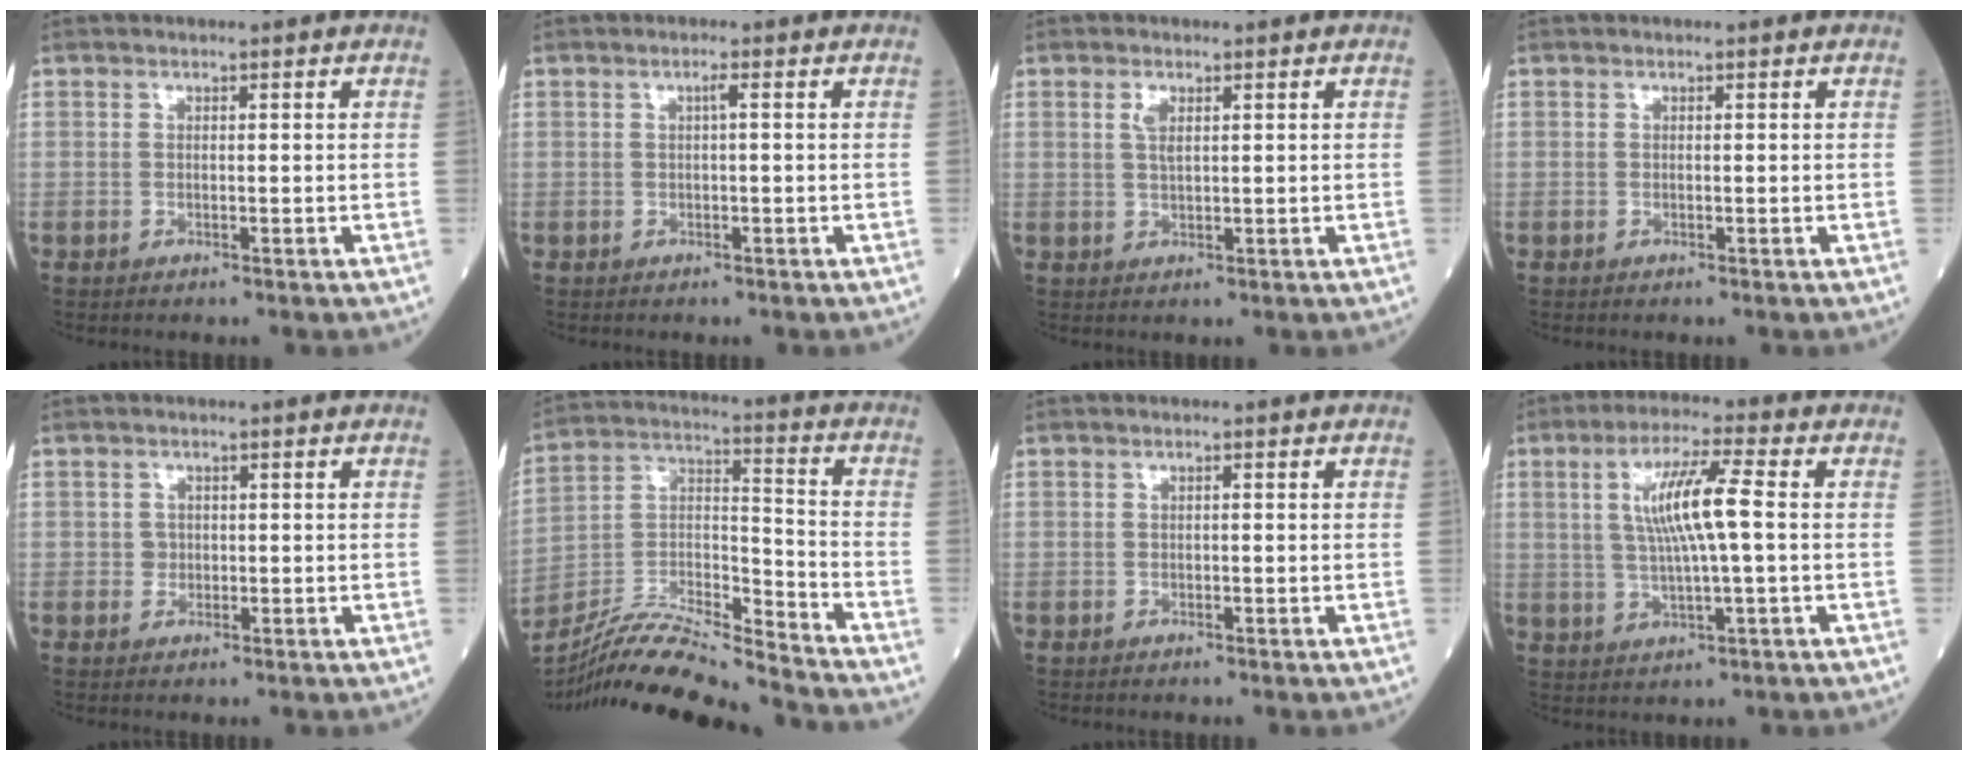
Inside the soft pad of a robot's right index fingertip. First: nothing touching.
{"total": 0.8, "force": [0.1, -0.1, 0.8], "torque": [-0.012, 0.002, 0.001]}
{"total": 2.0, "force": [0.9, 0.6, 1.8], "torque": [-0.039, 0.000, 0.018]}
{"total": 0.0}
{"total": 1.1, "force": [0.0, 1.1, 0.2], "torque": [0.000, 0.004, -0.001]}
{"total": 17.9, "force": [-16.6, -0.2, 6.7], "torque": [-0.128, 0.005, -0.301]}
{"total": 0.0}
{"total": 9.0, "force": [1.2, 0.5, 8.9], "torque": [-0.174, 0.006, 0.023]}